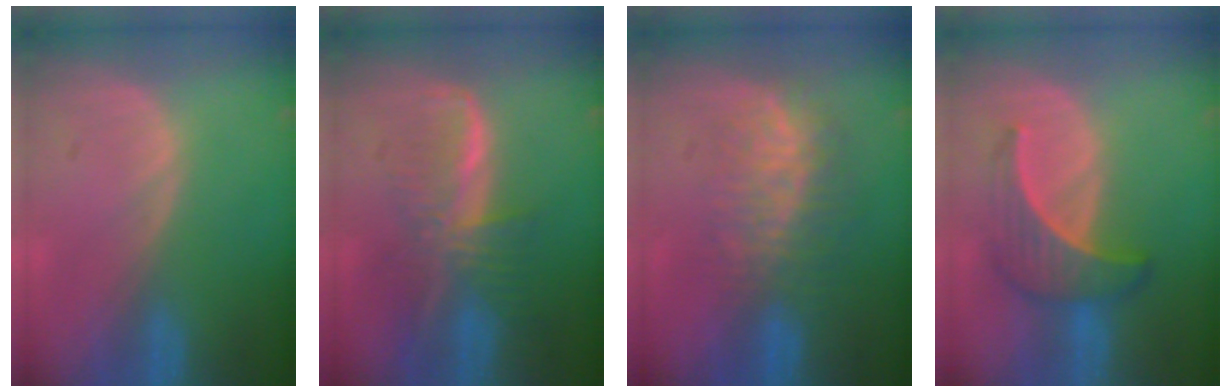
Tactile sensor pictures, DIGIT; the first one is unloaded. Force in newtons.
{"total": 8.1, "press": 7.0, "slide": 4.2}
{"total": 8.0, "press": 7.4, "slide": 3.1}
{"total": 6.3, "press": 6.0, "slide": 1.8}